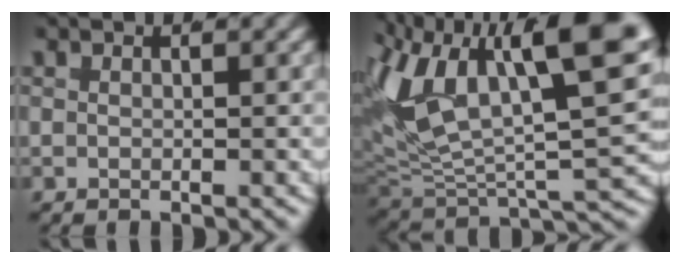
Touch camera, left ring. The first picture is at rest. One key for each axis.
{"total": 14.8, "fx": 1.7, "fy": 8.6, "fz": 12.0, "tx": -0.214, "ty": -0.015, "tz": 0.028}